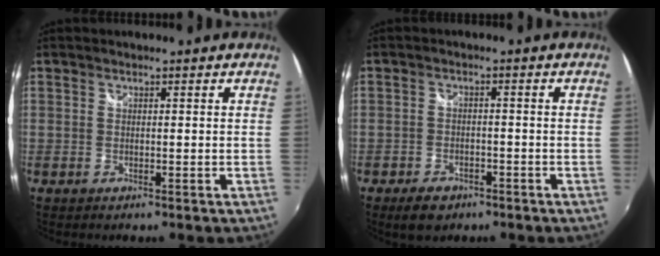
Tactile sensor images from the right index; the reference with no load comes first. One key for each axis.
{"total": 5.5, "fx": -3.8, "fy": 3.3, "fz": 2.2, "tx": -0.060, "ty": 0.001, "tz": -0.056}